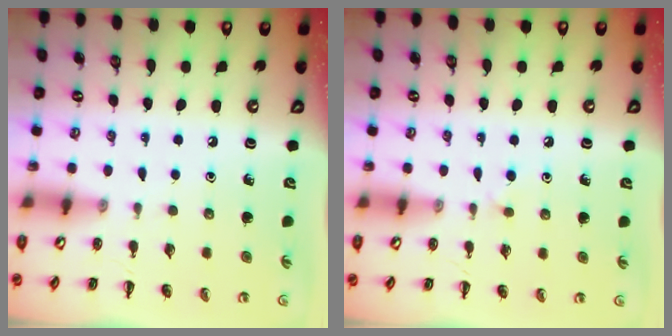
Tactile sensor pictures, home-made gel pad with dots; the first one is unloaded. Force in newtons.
{"total": 2.4, "press": 2.3, "slide": 0.9}